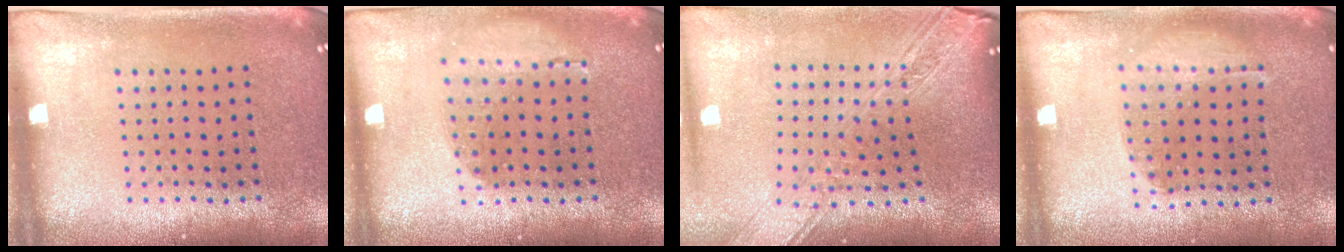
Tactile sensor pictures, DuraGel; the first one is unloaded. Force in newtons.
{"total": 1.1, "press": 1.1, "slide": 0.2}
{"total": 3.0, "press": 2.3, "slide": 2.0}
{"total": 1.3, "press": 1.2, "slide": 0.4}